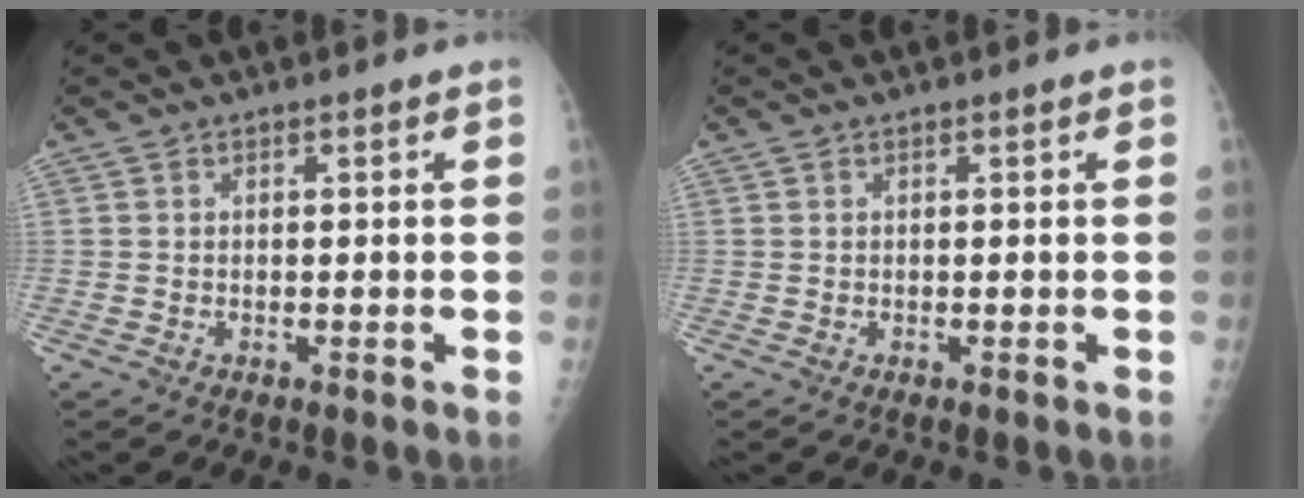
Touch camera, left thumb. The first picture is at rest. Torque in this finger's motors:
{"motor_torque": [0.17, 0.01, -0.04, -0.06, -0.01]}